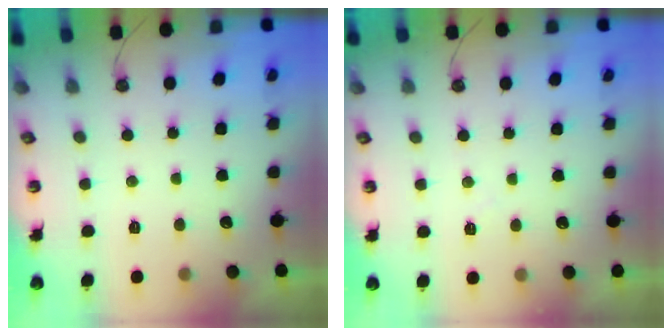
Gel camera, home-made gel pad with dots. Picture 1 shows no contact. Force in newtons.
{"total": 3.6, "press": 3.5, "slide": 0.5}